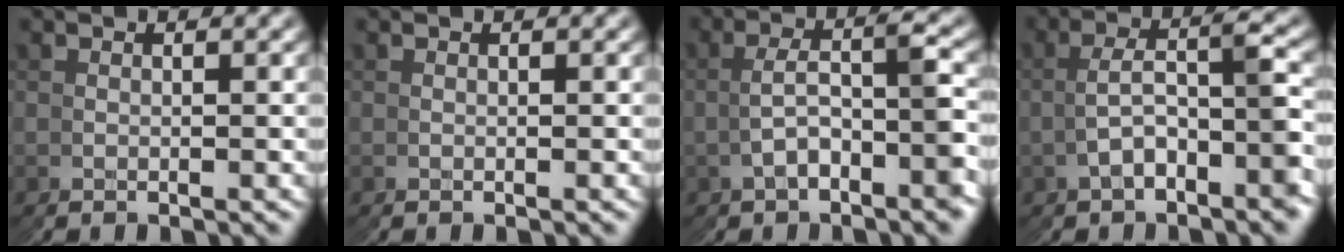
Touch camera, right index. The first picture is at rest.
{"total": 0.0}
{"total": 4.0, "force": [-1.3, 2.0, 3.3], "torque": [-0.061, 0.010, -0.021]}
{"total": 4.6, "force": [-1.4, 2.4, 3.6], "torque": [-0.064, 0.012, -0.025]}